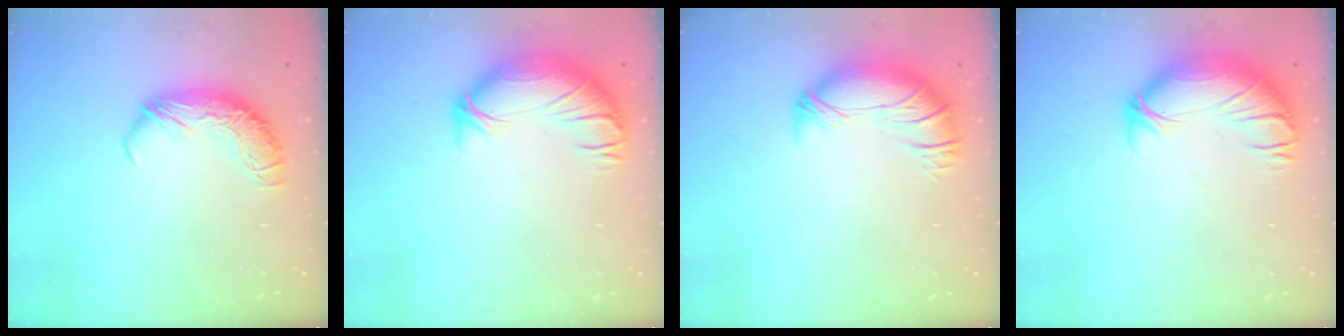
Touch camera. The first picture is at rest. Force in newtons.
{"total": 3.2, "press": 0.5, "slide": 3.2}
{"total": 3.3, "press": 2.0, "slide": 2.6}
{"total": 3.2, "press": 0.5, "slide": 3.2}